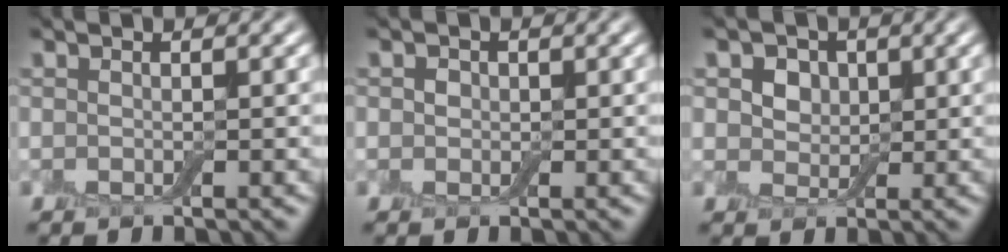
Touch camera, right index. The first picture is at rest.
{"total": 1.0, "force": [0.2, 0.9, 0.3], "torque": [-0.003, 0.002, -0.003]}
{"total": 4.8, "force": [2.2, 3.5, 2.4], "torque": [-0.049, 0.011, 0.018]}